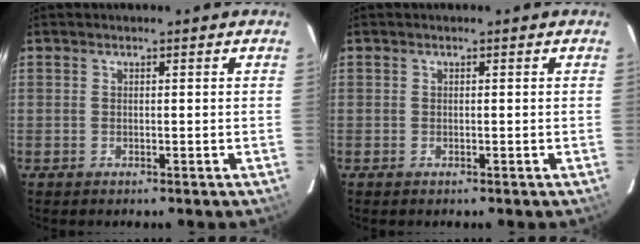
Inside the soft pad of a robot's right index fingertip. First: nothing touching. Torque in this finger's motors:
{"motor_torque": [0.09, -0.15, 0.00, 0.01]}